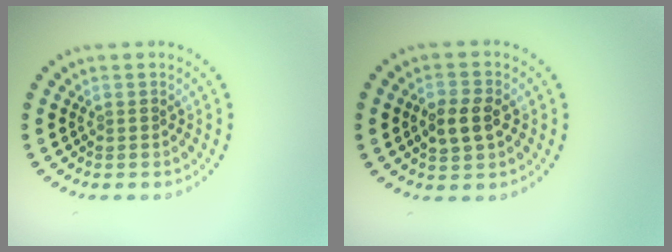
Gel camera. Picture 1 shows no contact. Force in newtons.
{"total": 3.0, "press": 3.0, "slide": 0.2}